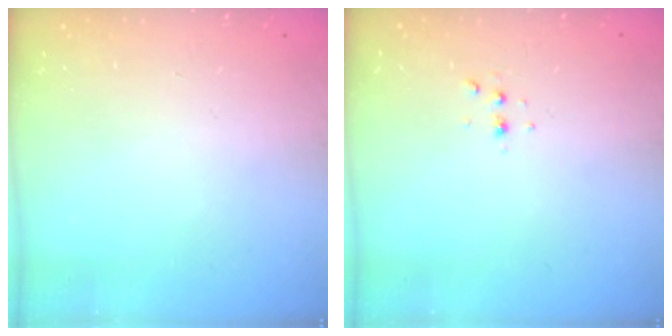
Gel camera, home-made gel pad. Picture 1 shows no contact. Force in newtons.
{"total": 2.8, "press": 2.8, "slide": 0.7}